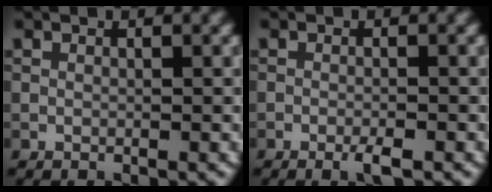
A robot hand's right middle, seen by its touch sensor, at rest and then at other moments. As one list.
[{"total": 1.6, "force": [-1.0, 0.2, 1.2], "torque": [-0.019, -0.001, -0.019]}]